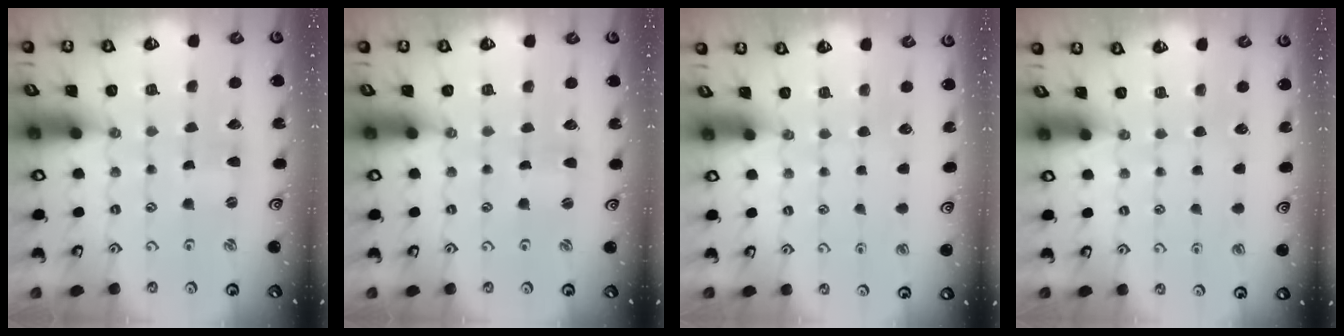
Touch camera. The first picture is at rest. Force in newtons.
{"total": 0.0}
{"total": 0.0}
{"total": 0.0}